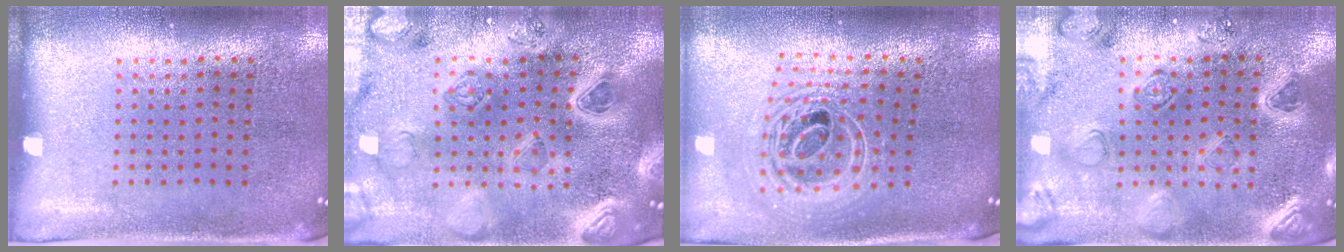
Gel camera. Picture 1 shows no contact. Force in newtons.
{"total": 5.1, "press": 4.3, "slide": 2.8}
{"total": 2.4, "press": 1.8, "slide": 1.7}
{"total": 2.3, "press": 2.3, "slide": 0.2}